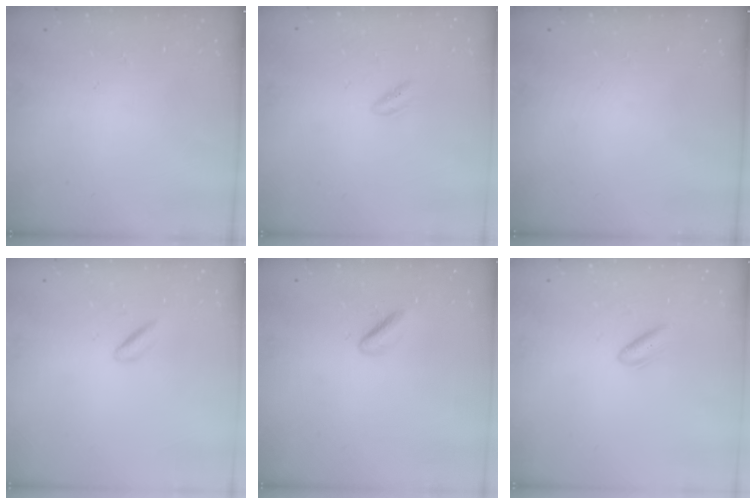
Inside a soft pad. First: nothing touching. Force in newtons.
{"total": 1.8, "press": 1.6, "slide": 0.8}
{"total": 0.0}
{"total": 1.0, "press": 0.7, "slide": 0.7}
{"total": 2.1, "press": 1.9, "slide": 0.9}
{"total": 4.0, "press": 3.7, "slide": 1.5}